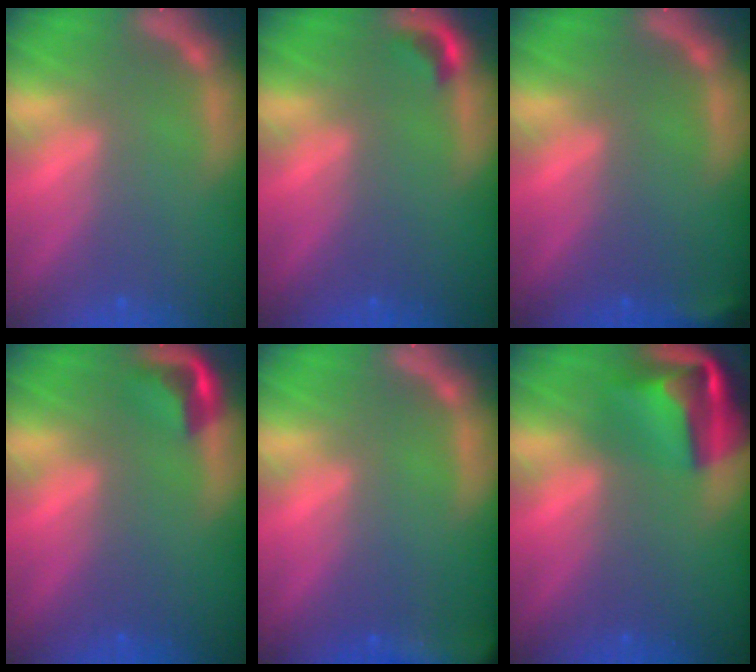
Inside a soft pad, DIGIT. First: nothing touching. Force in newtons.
{"total": 1.4}
{"total": 1.9}
{"total": 2.9}
{"total": 9.0}
{"total": 7.9}